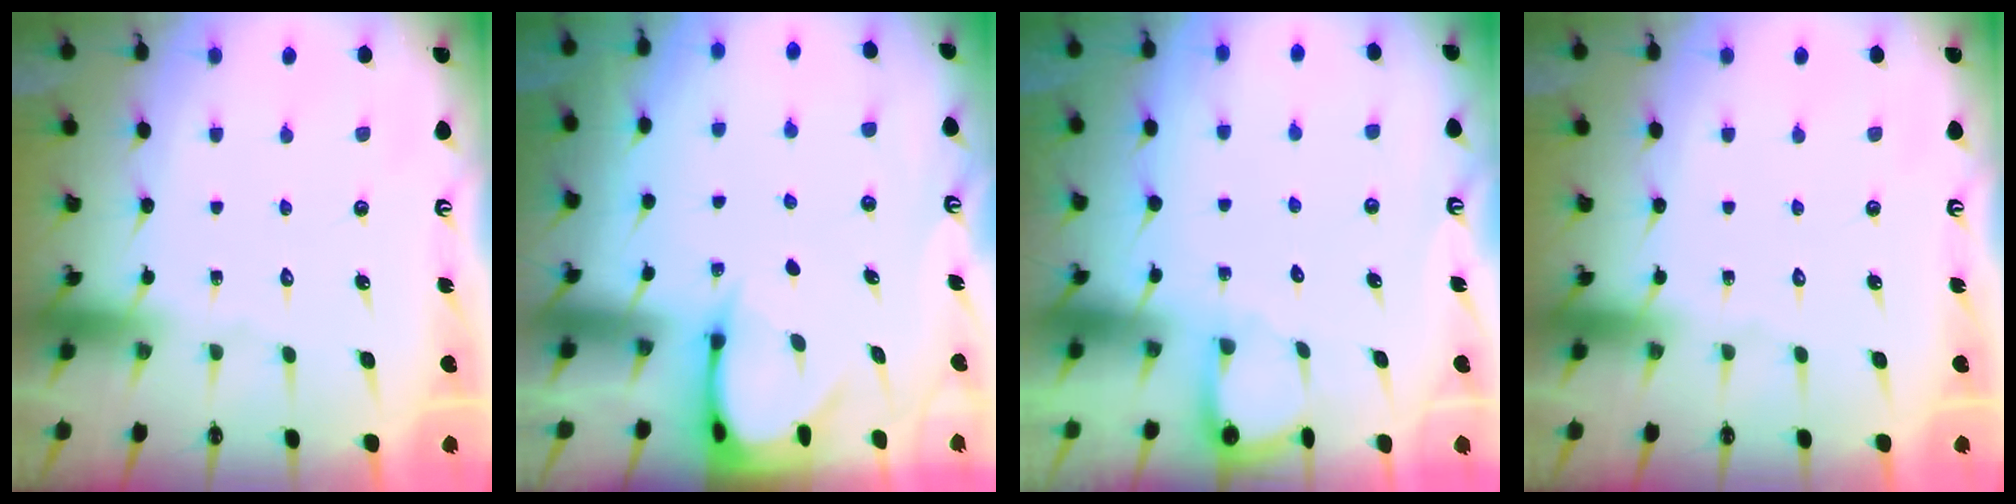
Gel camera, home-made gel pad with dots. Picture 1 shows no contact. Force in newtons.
{"total": 3.7, "press": 3.7, "slide": 0.3}
{"total": 1.8, "press": 1.8, "slide": 0.1}
{"total": 0.0}